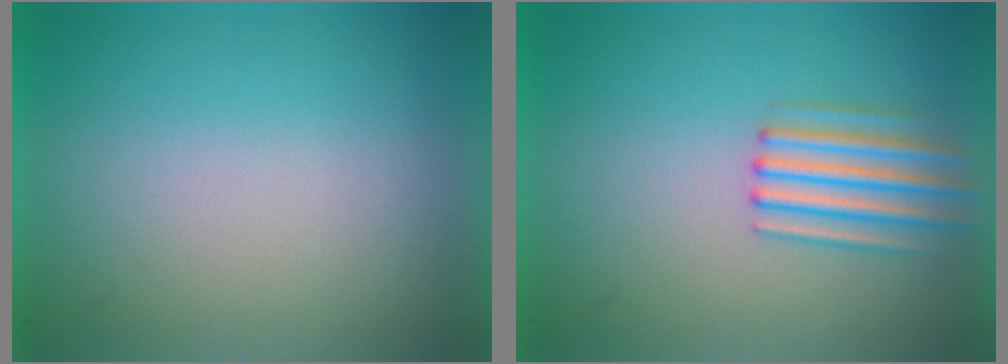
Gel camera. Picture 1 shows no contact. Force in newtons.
{"total": 2.6}